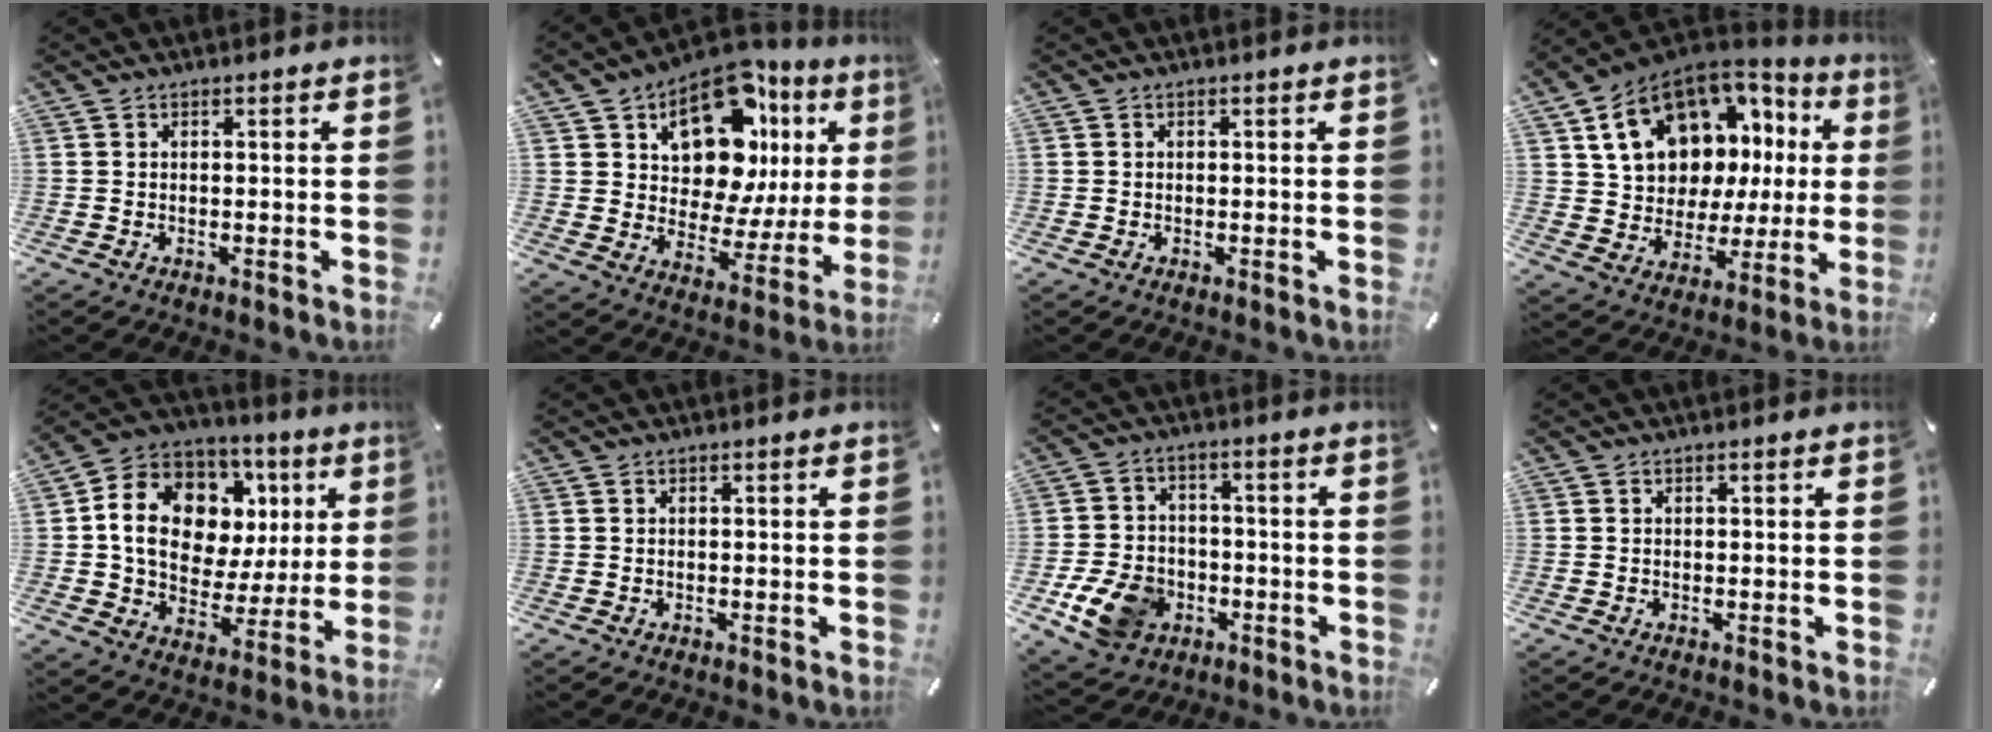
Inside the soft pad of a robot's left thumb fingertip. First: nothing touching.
{"total": 17.8, "force": [9.8, 10.1, 10.9], "torque": [-0.163, -0.071, 0.170]}
{"total": 0.0}
{"total": 17.3, "force": [8.0, 12.7, 8.5], "torque": [-0.152, -0.043, 0.160]}
{"total": 15.8, "force": [4.1, 12.4, 8.9], "torque": [-0.142, -0.009, 0.082]}
{"total": 0.0}
{"total": 11.7, "force": [-4.2, 9.1, 6.1], "torque": [-0.121, 0.026, -0.074]}
{"total": 0.0}